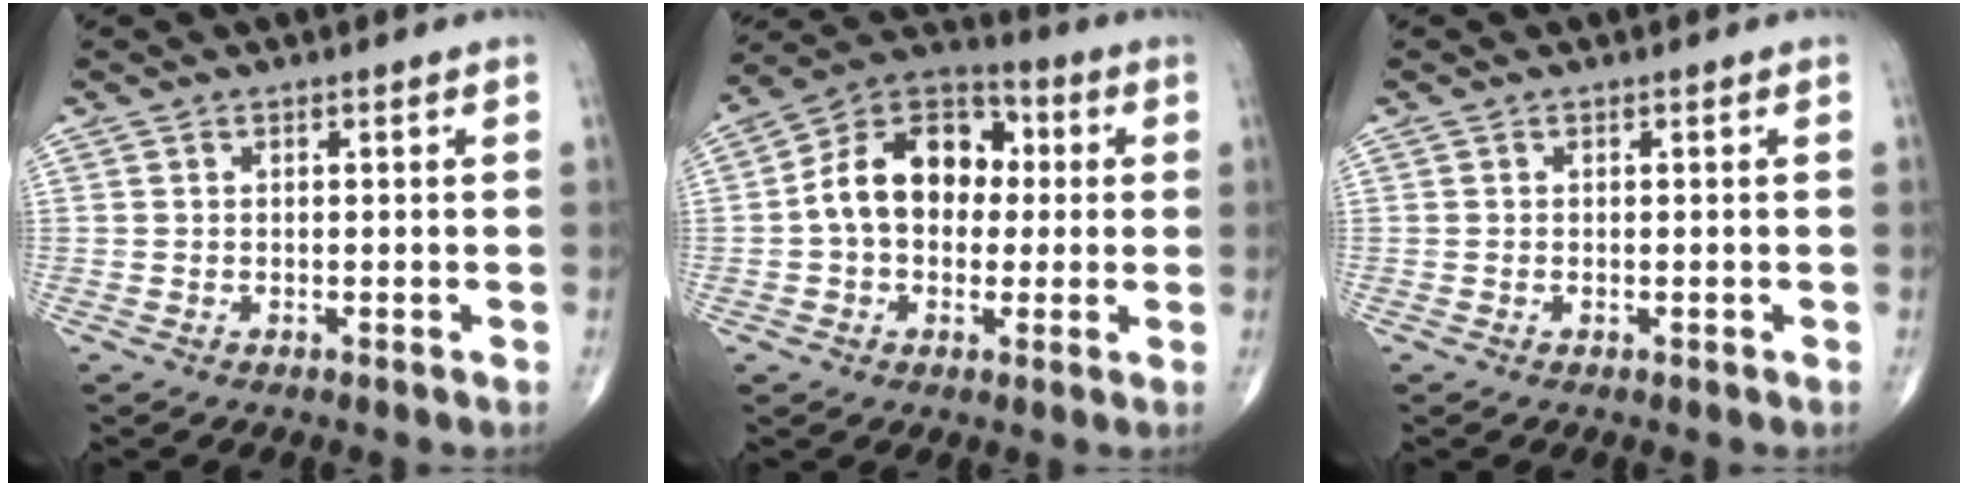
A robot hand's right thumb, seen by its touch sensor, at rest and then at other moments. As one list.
[{"total": 15.1, "force": [0.8, 10.9, 10.5], "torque": [-0.143, 0.035, 0.001]}, {"total": 0.0}]